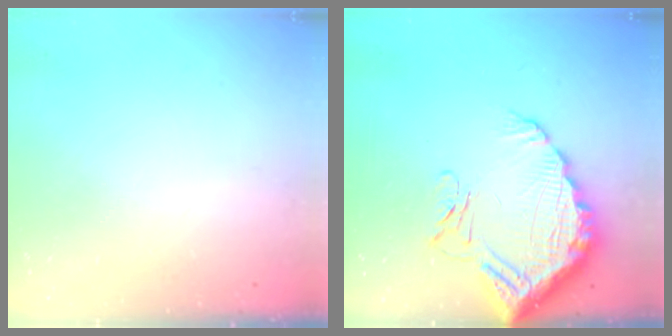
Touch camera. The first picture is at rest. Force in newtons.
{"total": 16.7, "press": 16.6, "slide": 1.7}